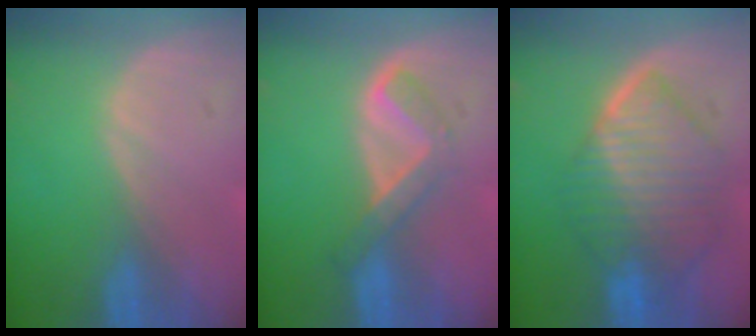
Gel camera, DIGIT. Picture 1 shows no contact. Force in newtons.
{"total": 5.3, "press": 4.6, "slide": 2.7}
{"total": 10.5, "press": 10.4, "slide": 1.0}